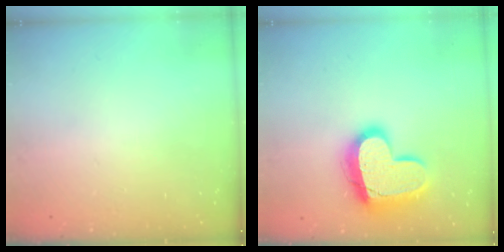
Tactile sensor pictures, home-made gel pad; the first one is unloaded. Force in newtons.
{"total": 18.2, "press": 18.2, "slide": 1.4}